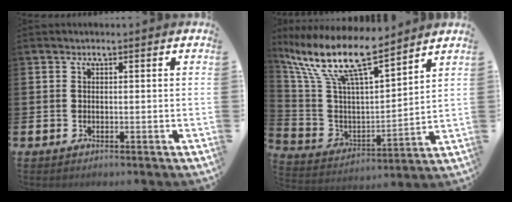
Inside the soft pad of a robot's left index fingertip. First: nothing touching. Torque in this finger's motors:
{"motor_torque": [1.11, -1.02, 1.05, 0.21]}